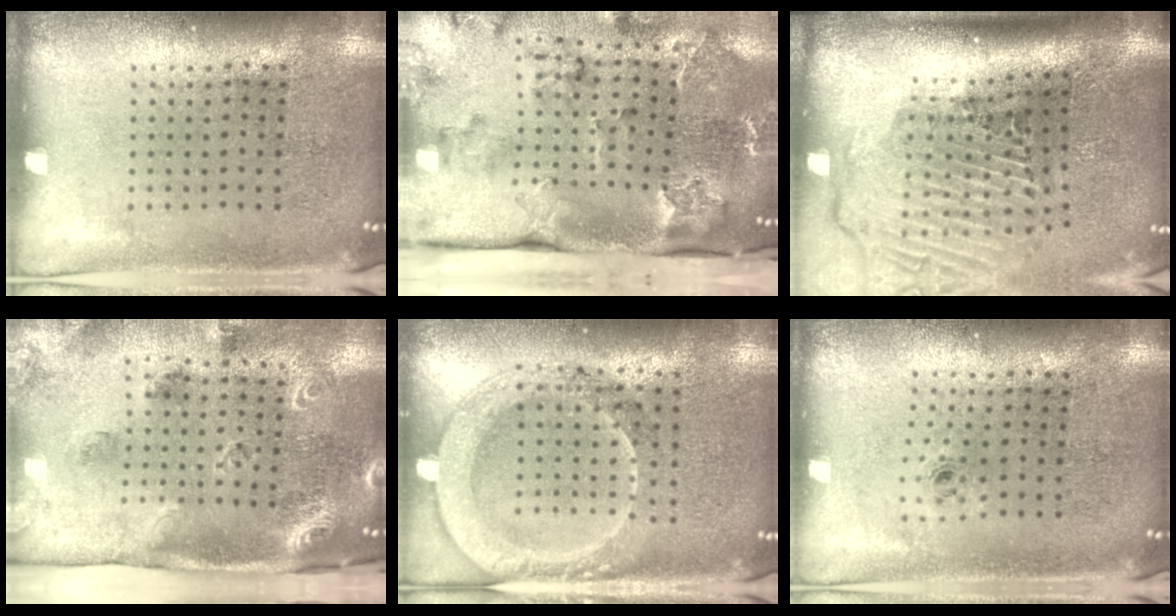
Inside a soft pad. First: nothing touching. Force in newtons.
{"total": 3.1, "press": 2.4, "slide": 1.9}
{"total": 2.9, "press": 1.9, "slide": 2.1}
{"total": 1.9, "press": 1.8, "slide": 0.6}
{"total": 1.9, "press": 1.8, "slide": 0.6}
{"total": 0.7, "press": 0.3, "slide": 0.6}